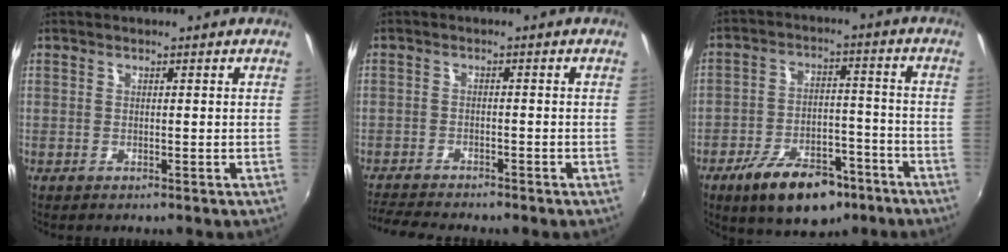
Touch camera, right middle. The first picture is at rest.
{"total": 6.7, "force": [-6.3, 0.8, 2.2], "torque": [-0.064, -0.018, -0.106]}
{"total": 14.5, "force": [-9.5, 7.1, 8.4], "torque": [-0.156, 0.006, -0.140]}